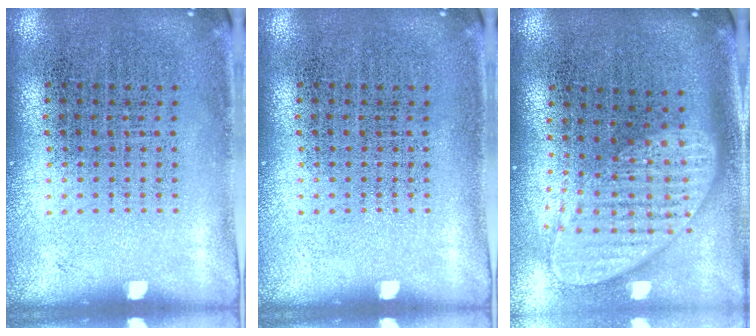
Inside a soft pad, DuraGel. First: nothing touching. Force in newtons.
{"total": 0.0}
{"total": 2.0, "press": 1.6, "slide": 1.2}